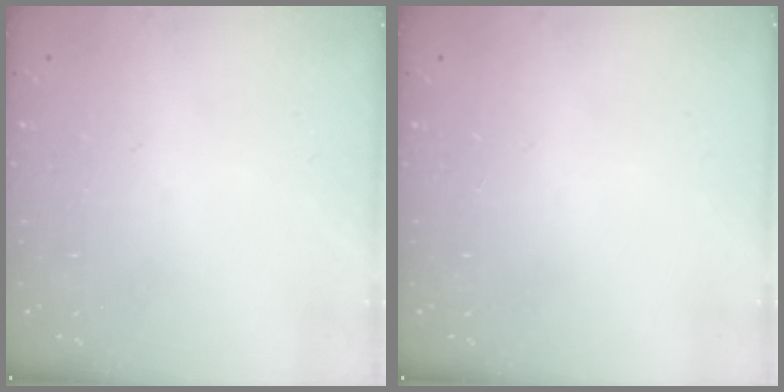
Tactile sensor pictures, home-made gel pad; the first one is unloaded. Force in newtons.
{"total": 0.0}